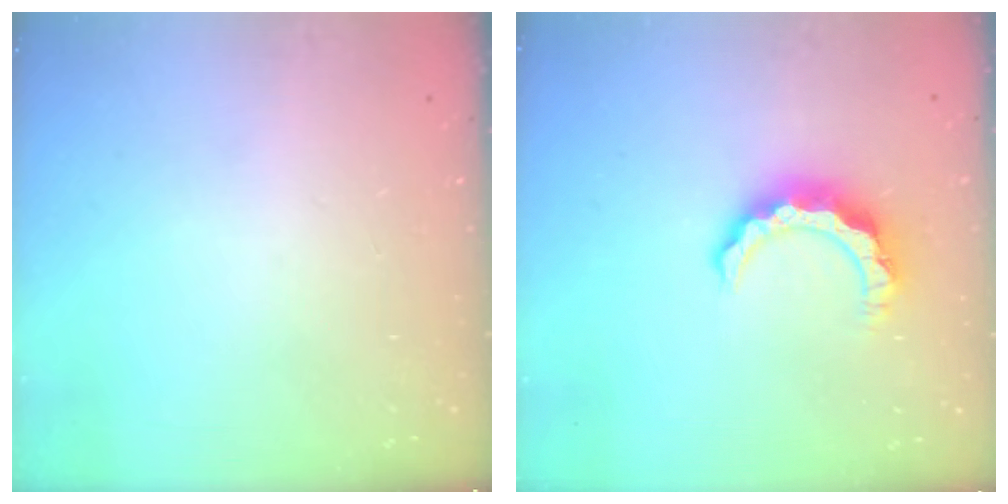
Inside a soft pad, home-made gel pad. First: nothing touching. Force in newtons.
{"total": 8.1, "press": 8.1, "slide": 0.7}